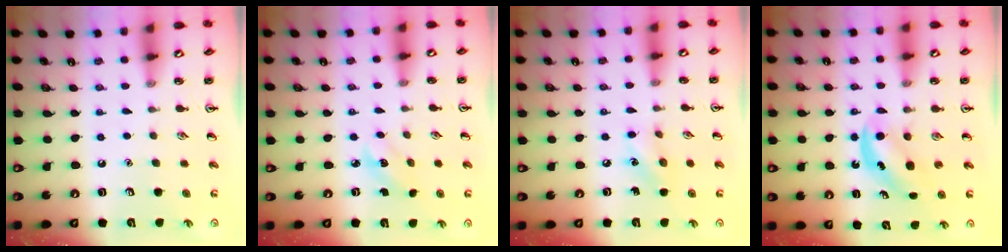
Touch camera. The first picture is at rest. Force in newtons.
{"total": 2.4, "press": 2.2, "slide": 0.9}
{"total": 6.2, "press": 6.0, "slide": 1.5}
{"total": 4.8, "press": 4.7, "slide": 0.8}